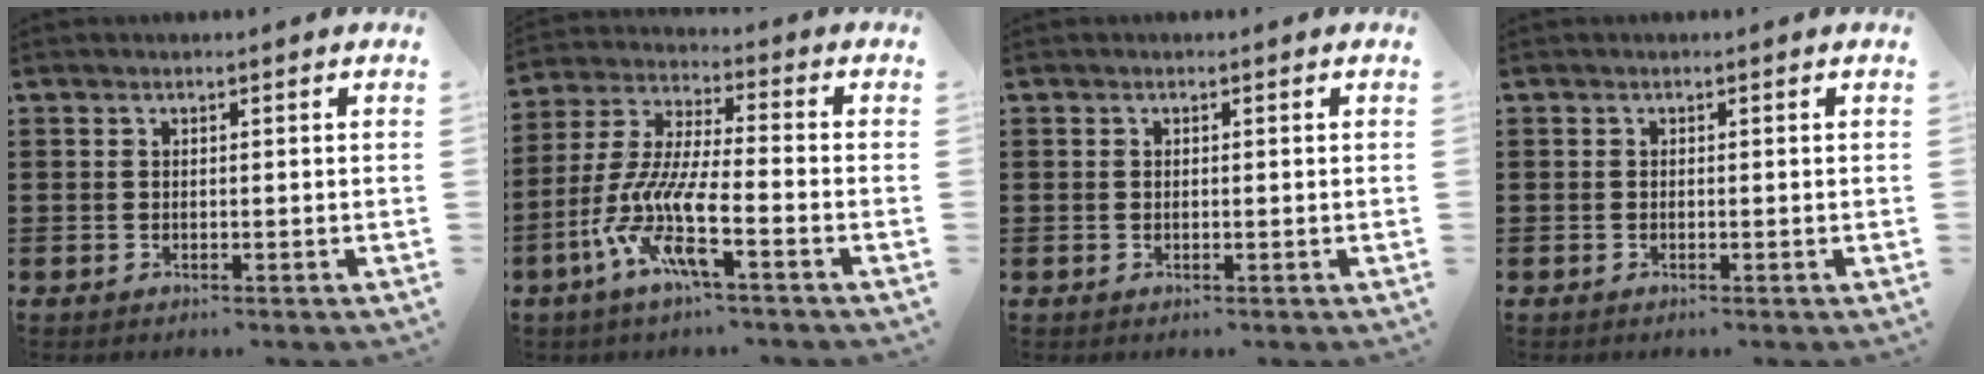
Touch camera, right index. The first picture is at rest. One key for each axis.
{"total": 10.0, "fx": -5.2, "fy": 1.7, "fz": 8.4, "tx": -0.212, "ty": -0.024, "tz": -0.112}
{"total": 0.0}
{"total": 0.0}